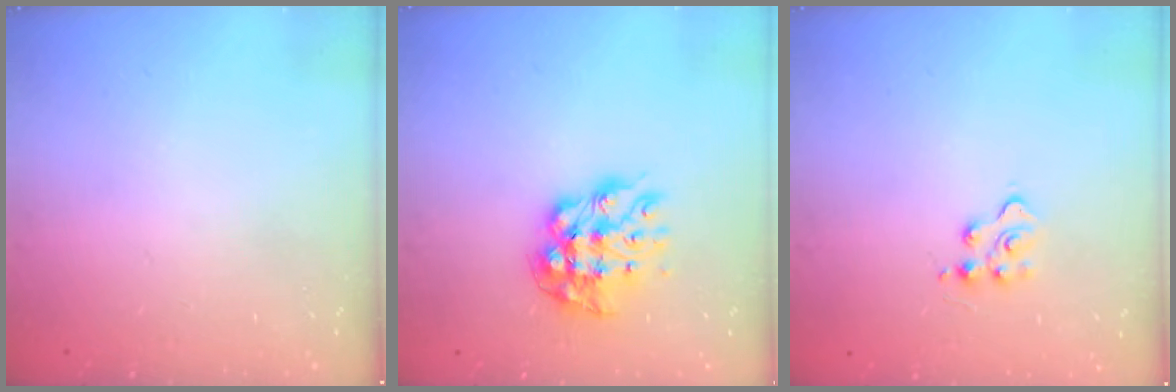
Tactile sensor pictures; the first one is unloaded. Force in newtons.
{"total": 12.0, "press": 12.0, "slide": 0.9}
{"total": 4.6, "press": 4.5, "slide": 0.6}